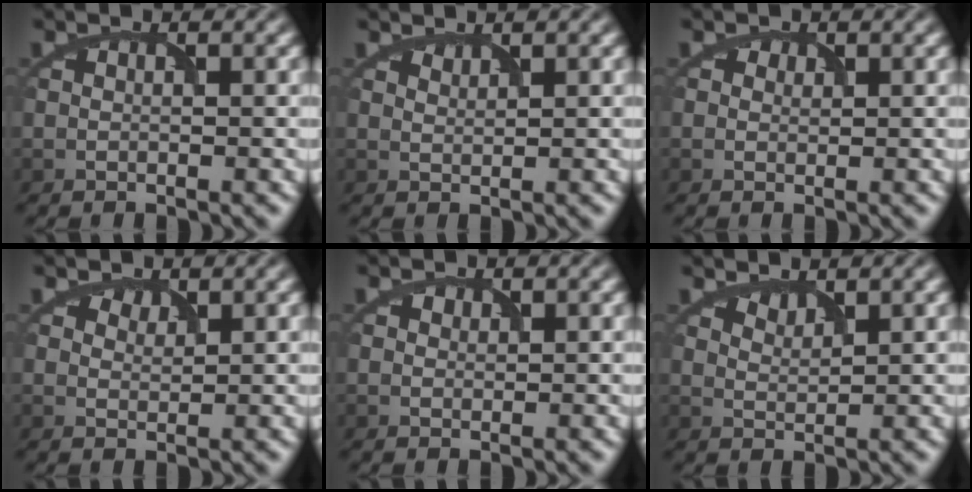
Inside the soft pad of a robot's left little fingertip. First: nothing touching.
{"total": 0.7, "force": [0.7, 0.0, 0.0], "torque": [0.001, 0.001, 0.019]}
{"total": 1.3, "force": [0.7, 1.0, 0.4], "torque": [-0.002, 0.003, 0.004]}
{"total": 1.1, "force": [1.0, 0.6, 0.1], "torque": [0.000, -0.002, 0.022]}
{"total": 0.9, "force": [0.5, 0.7, 0.2], "torque": [0.002, 0.000, 0.009]}
{"total": 1.2, "force": [1.2, 0.2, 0.2], "torque": [-0.003, -0.004, 0.029]}